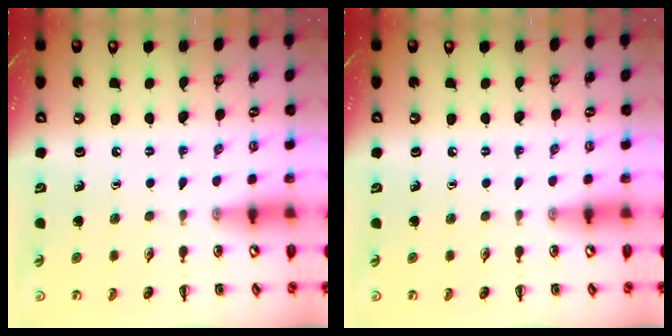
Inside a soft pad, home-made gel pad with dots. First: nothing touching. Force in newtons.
{"total": 0.0}